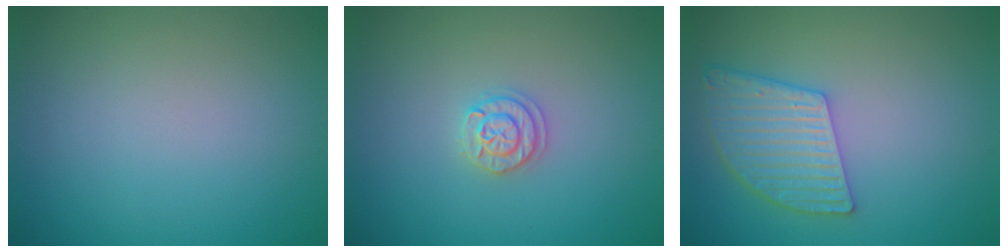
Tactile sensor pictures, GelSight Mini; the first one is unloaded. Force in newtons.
{"total": 1.8, "press": 1.8, "slide": 0.3}
{"total": 5.2, "press": 4.4, "slide": 2.6}